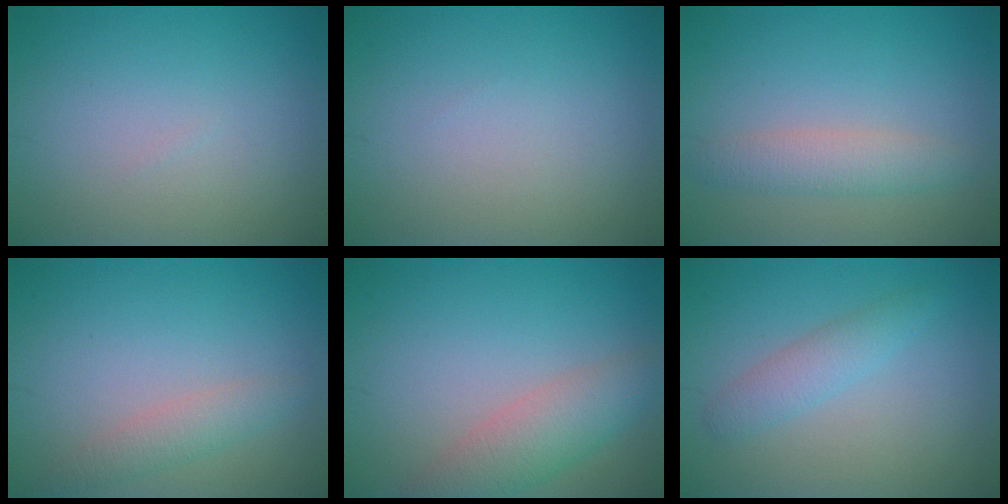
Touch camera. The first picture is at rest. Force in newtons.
{"total": 0.0}
{"total": 2.6, "press": 2.6, "slide": 0.1}
{"total": 2.0, "press": 2.0, "slide": 0.1}
{"total": 4.2, "press": 4.2, "slide": 0.2}
{"total": 2.3, "press": 2.3, "slide": 0.0}